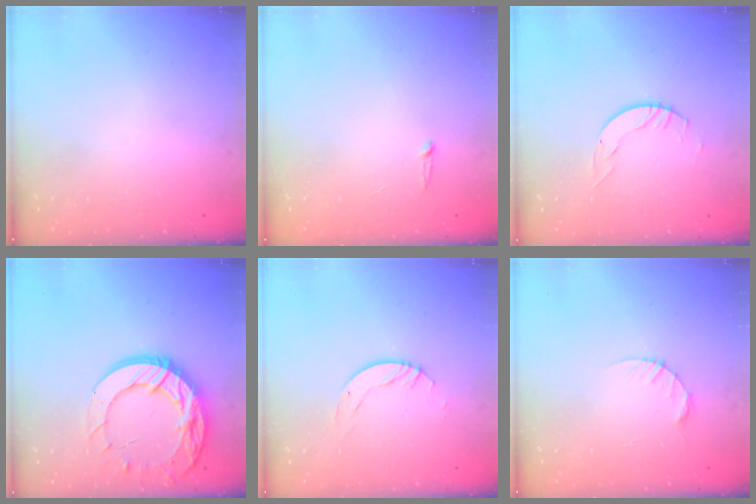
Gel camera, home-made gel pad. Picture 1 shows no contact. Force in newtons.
{"total": 2.5, "press": 2.5, "slide": 0.2}
{"total": 2.1, "press": 2.1, "slide": 0.3}
{"total": 18.0, "press": 17.9, "slide": 1.6}
{"total": 4.0, "press": 4.0, "slide": 0.3}
{"total": 3.7, "press": 3.6, "slide": 0.4}